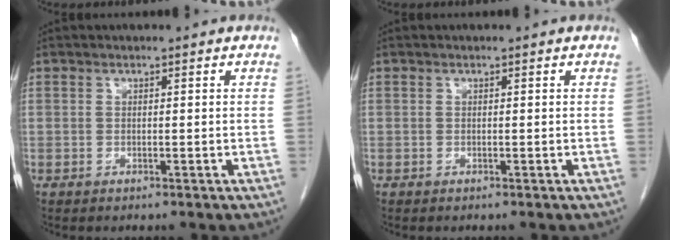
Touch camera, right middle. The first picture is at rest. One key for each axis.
{"total": 0.0}